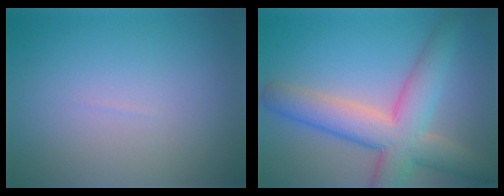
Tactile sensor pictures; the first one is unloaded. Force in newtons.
{"total": 8.1, "press": 8.1, "slide": 0.4}